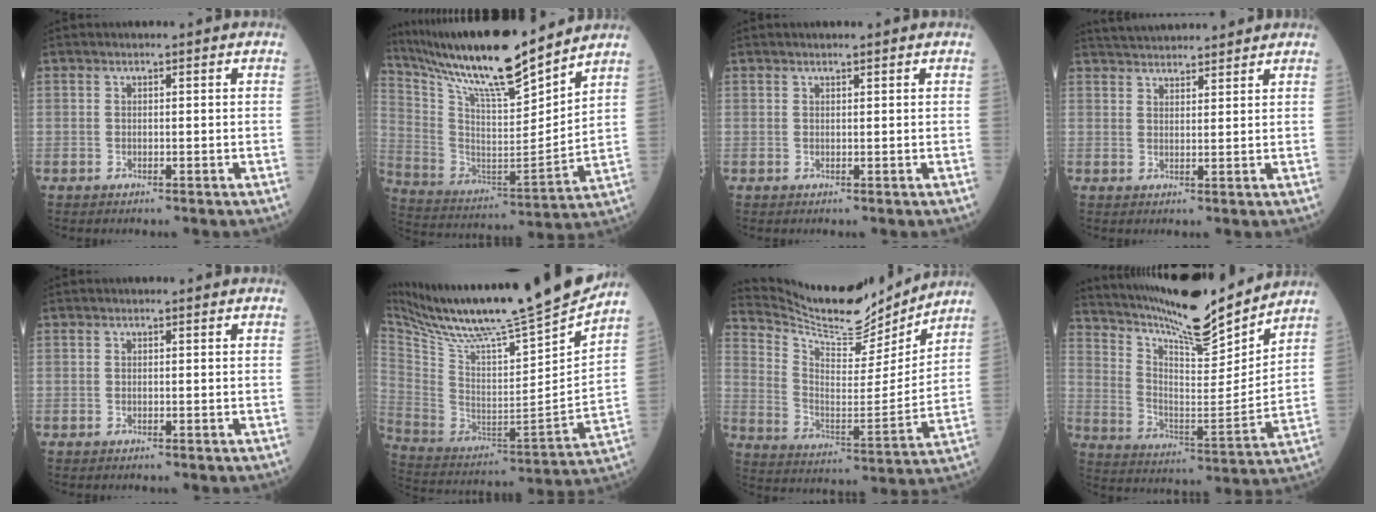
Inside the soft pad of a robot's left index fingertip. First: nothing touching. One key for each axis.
{"total": 20.5, "fx": 17.6, "fy": 1.5, "fz": 10.5, "tx": -0.205, "ty": -0.003, "tz": 0.314}
{"total": 1.4, "fx": 1.2, "fy": 0.0, "fz": 0.7, "tx": -0.012, "ty": 0.008, "tz": 0.021}
{"total": 9.4, "fx": 8.9, "fy": 1.1, "fz": 2.7, "tx": -0.048, "ty": 0.031, "tz": 0.134}
{"total": 0.0}
{"total": 26.7, "fx": 23.2, "fy": 0.1, "fz": 13.3, "tx": -0.242, "ty": -0.057, "tz": 0.371}
{"total": 16.6, "fx": 15.9, "fy": 2.8, "fz": 4.2, "tx": -0.097, "ty": -0.020, "tz": 0.261}
{"total": 18.9, "fx": 17.0, "fy": 1.8, "fz": 8.1, "tx": -0.156, "ty": -0.014, "tz": 0.277}